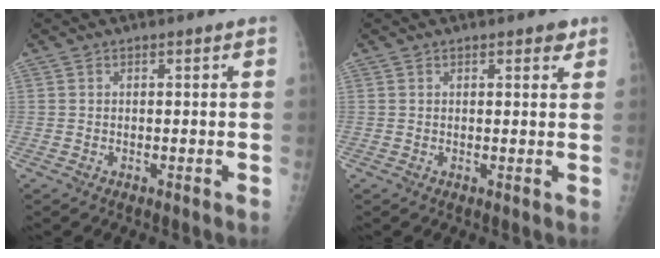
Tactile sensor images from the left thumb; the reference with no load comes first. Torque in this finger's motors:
{"motor_torque": [-0.08, 0.02, -0.37, -0.25, 0.03]}